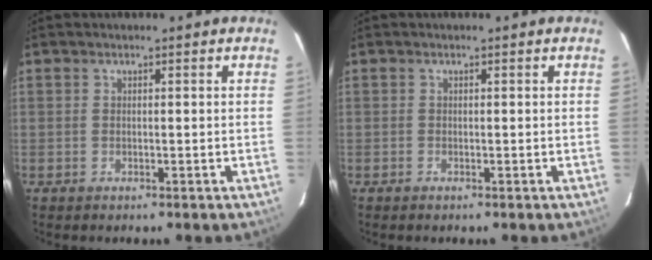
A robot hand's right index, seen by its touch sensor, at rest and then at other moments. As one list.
[{"total": 0.0}]